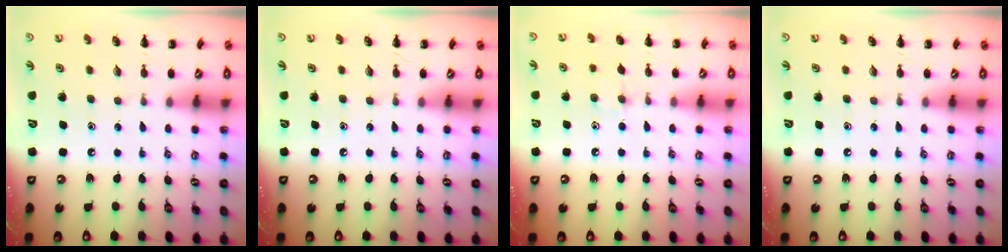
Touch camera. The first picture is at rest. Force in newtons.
{"total": 0.0}
{"total": 5.9, "press": 5.6, "slide": 1.9}
{"total": 0.0}